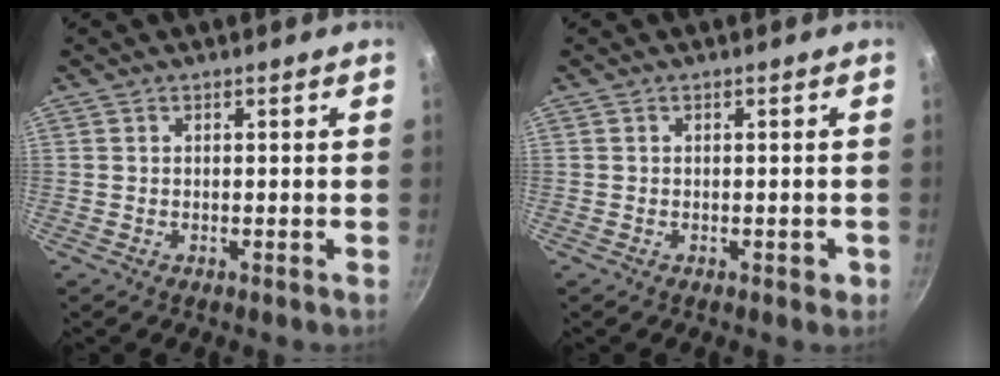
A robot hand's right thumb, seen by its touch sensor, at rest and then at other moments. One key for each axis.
{"total": 1.4, "fx": -0.5, "fy": 1.0, "fz": 0.9, "tx": 0.000, "ty": 0.008, "tz": -0.005}